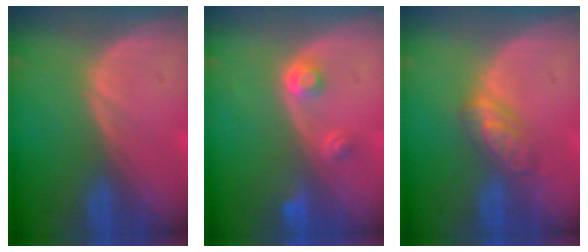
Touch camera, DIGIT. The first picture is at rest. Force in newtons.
{"total": 2.9, "press": 2.7, "slide": 1.0}
{"total": 4.7, "press": 4.5, "slide": 1.3}